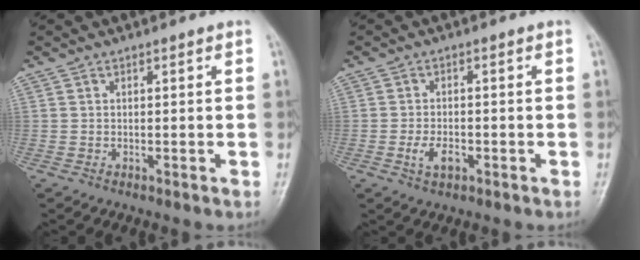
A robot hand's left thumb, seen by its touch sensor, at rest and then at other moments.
{"total": 3.7, "force": [-1.4, 2.1, 2.7], "torque": [-0.050, 0.005, -0.025]}